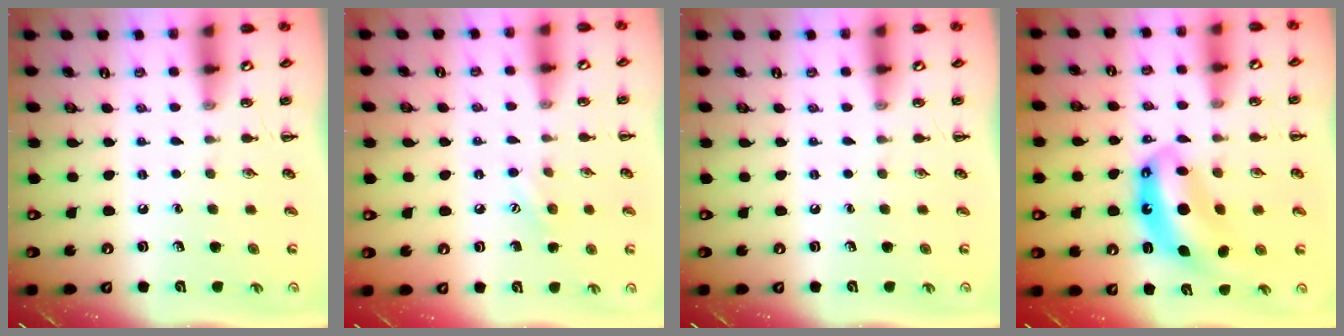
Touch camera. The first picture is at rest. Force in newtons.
{"total": 6.6, "press": 6.5, "slide": 1.4}
{"total": 0.0}
{"total": 11.2, "press": 10.8, "slide": 3.0}